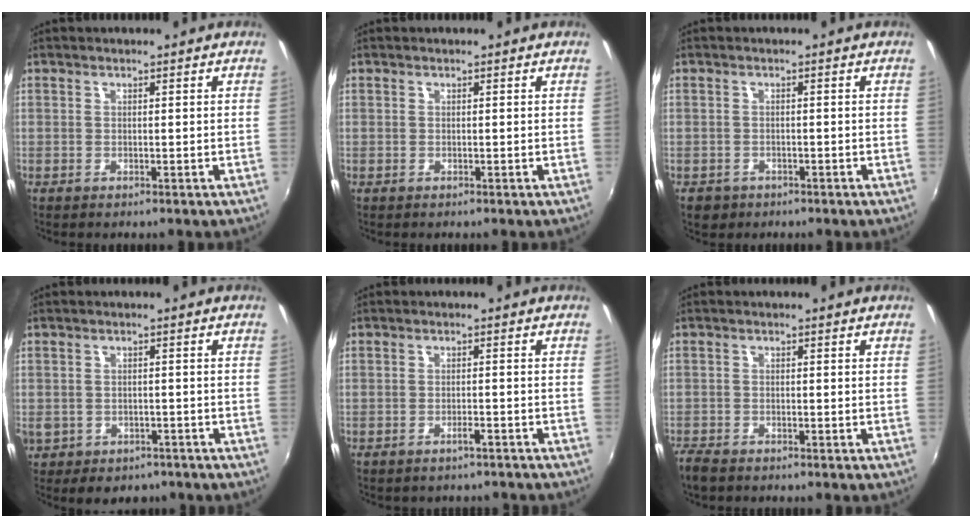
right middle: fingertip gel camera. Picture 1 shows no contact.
{"total": 0.0}
{"total": 2.9, "force": [-1.6, 2.2, 1.0], "torque": [-0.028, -0.003, -0.021]}
{"total": 7.0, "force": [-2.8, 5.8, 2.7], "torque": [-0.081, -0.010, -0.030]}
{"total": 2.0, "force": [-1.8, 0.5, 0.8], "torque": [-0.018, 0.001, -0.020]}
{"total": 3.6, "force": [-3.1, 1.1, 1.5], "torque": [-0.043, -0.013, -0.063]}